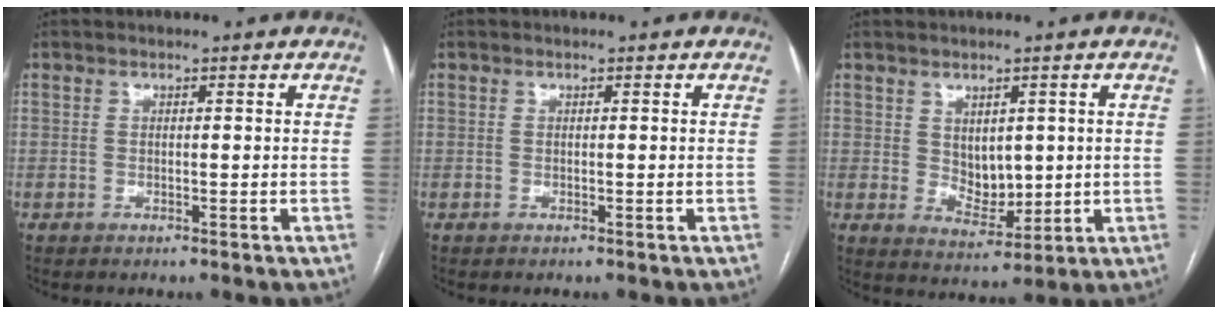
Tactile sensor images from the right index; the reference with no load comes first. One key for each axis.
{"total": 0.0}
{"total": 5.4, "fx": 0.9, "fy": 3.5, "fz": 4.0, "tx": -0.063, "ty": -0.003, "tz": 0.032}